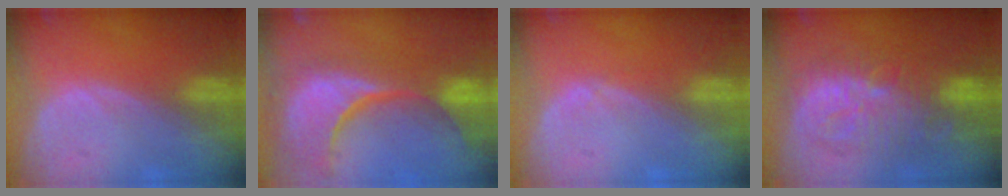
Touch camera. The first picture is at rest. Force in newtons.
{"total": 15.3, "press": 12.1, "slide": 9.3}
{"total": 0.7, "press": 0.6, "slide": 0.2}
{"total": 10.3, "press": 10.3, "slide": 0.4}